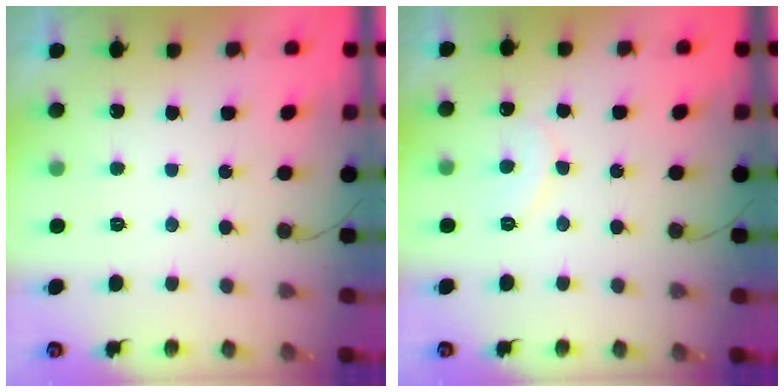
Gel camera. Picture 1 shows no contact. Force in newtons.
{"total": 7.3, "press": 7.3, "slide": 0.5}